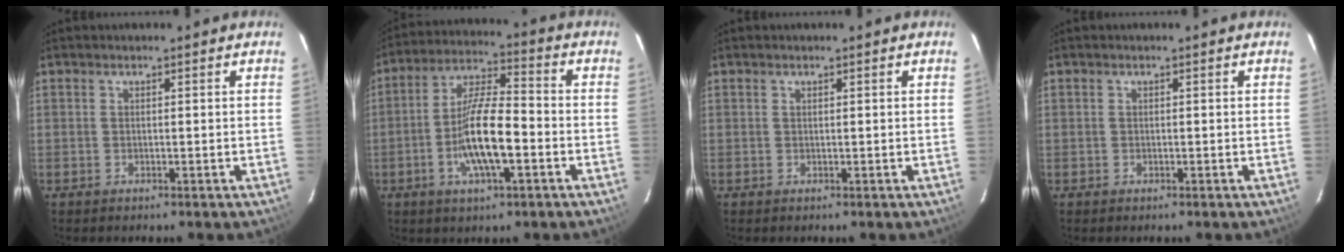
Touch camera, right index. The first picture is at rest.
{"total": 12.2, "force": [-3.8, 3.1, 11.1], "torque": [-0.218, 0.003, -0.071]}
{"total": 0.0}
{"total": 0.7, "force": [-0.3, 0.6, -0.1], "torque": [0.002, 0.002, -0.004]}